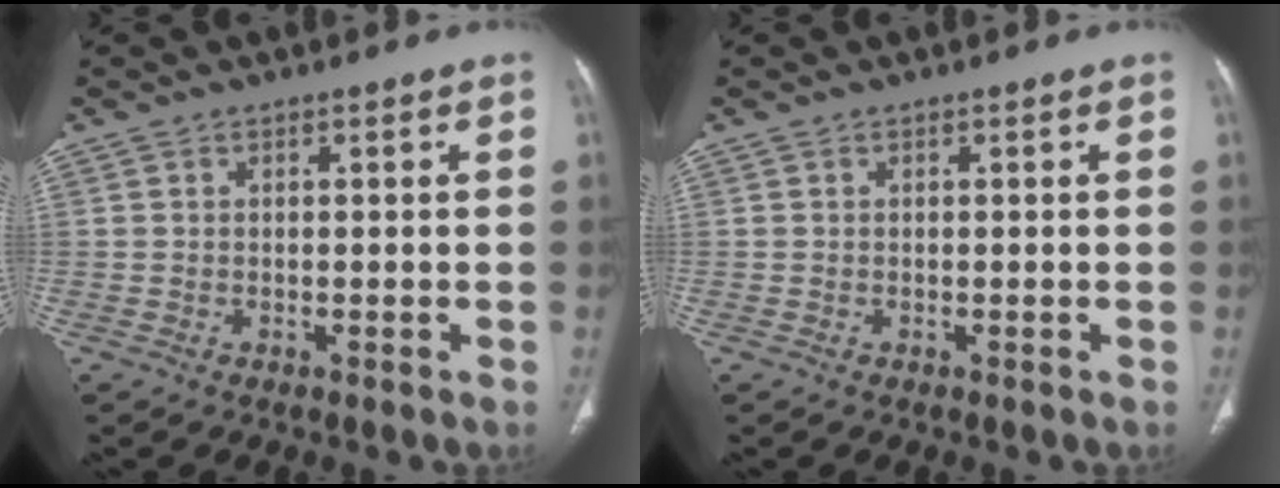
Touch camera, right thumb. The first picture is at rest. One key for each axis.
{"total": 0.0}